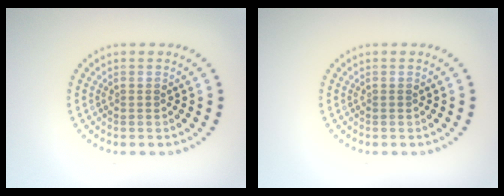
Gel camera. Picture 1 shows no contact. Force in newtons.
{"total": 0.0}